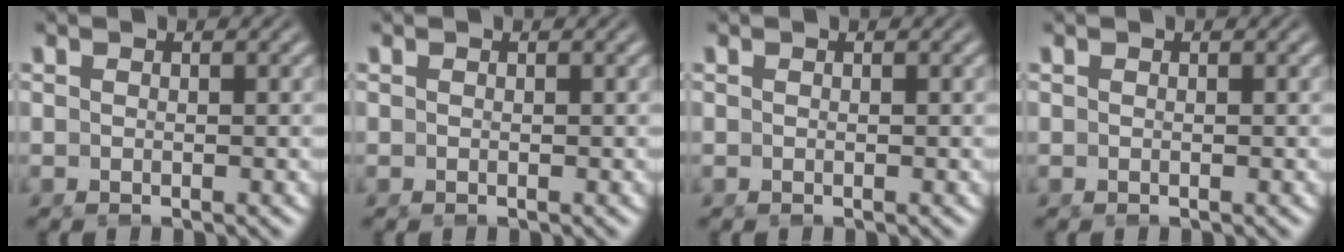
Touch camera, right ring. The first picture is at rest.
{"total": 0.0}
{"total": 0.0}
{"total": 0.0}